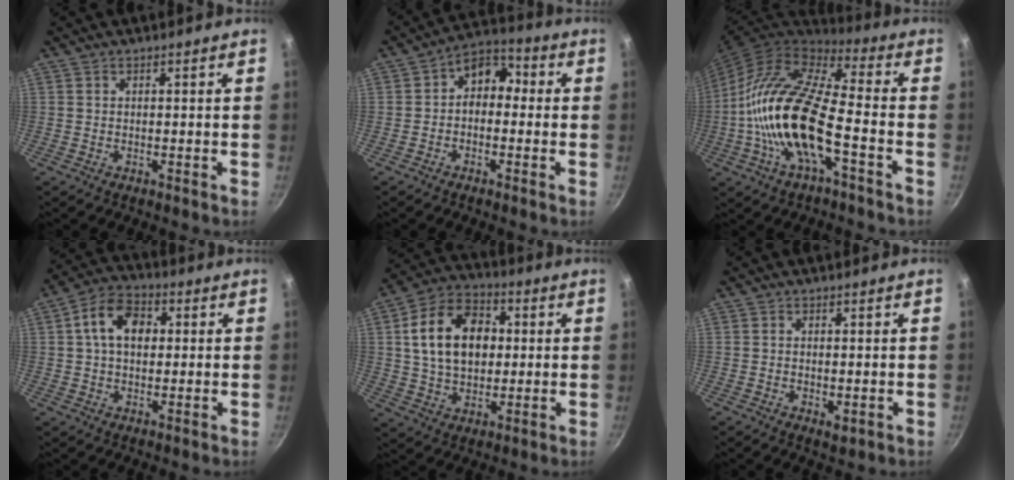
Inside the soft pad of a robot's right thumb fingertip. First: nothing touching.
{"total": 7.3, "force": [-0.1, 5.5, 4.9], "torque": [-0.043, 0.029, -0.022]}
{"total": 20.3, "force": [-5.2, 7.7, 18.1], "torque": [-0.346, 0.036, -0.116]}
{"total": 10.1, "force": [1.9, 7.0, 7.0], "torque": [-0.097, 0.017, 0.018]}
{"total": 16.4, "force": [2.5, 11.5, 11.4], "torque": [-0.165, 0.014, 0.034]}
{"total": 1.9, "force": [-0.2, 1.1, 1.6], "torque": [-0.025, -0.007, -0.002]}